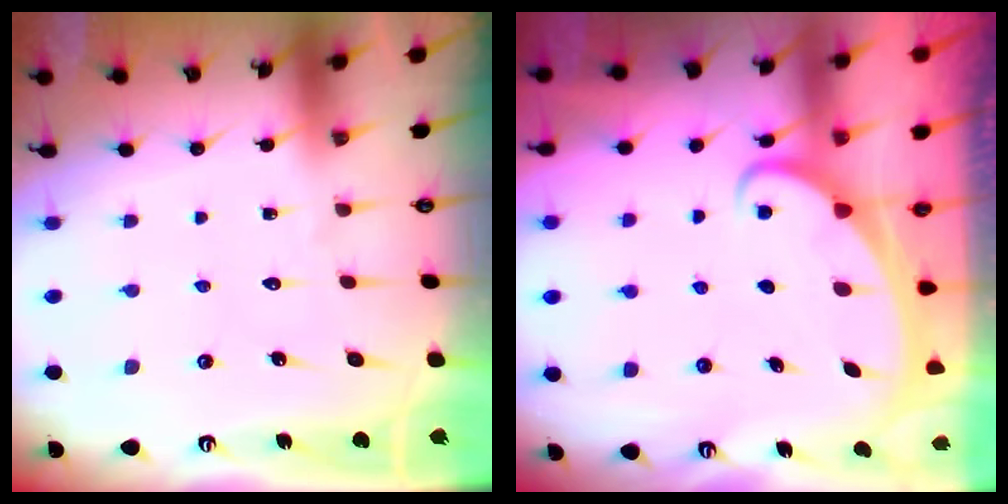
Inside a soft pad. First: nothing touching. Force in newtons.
{"total": 2.2, "press": 2.2, "slide": 0.3}